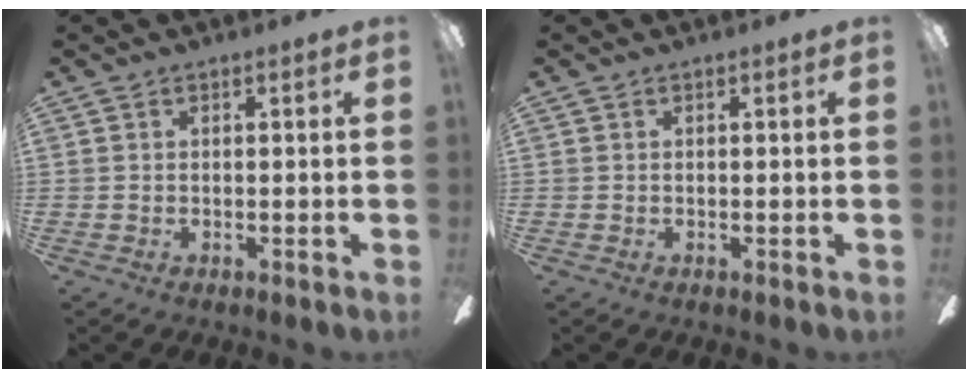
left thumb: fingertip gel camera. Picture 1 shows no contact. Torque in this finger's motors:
{"motor_torque": [-0.10, 0.13, 0.07, 0.07, 0.00]}